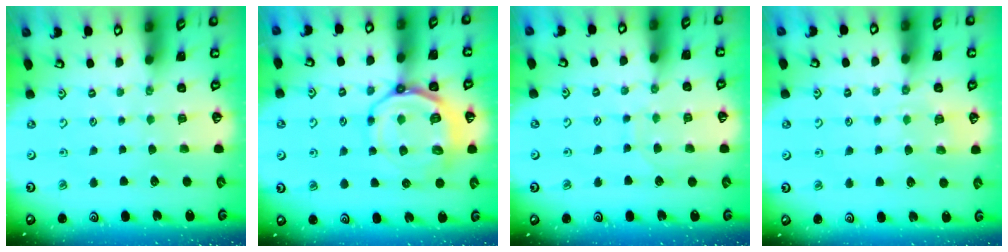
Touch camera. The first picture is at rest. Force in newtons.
{"total": 13.3, "press": 13.0, "slide": 2.9}
{"total": 6.9, "press": 6.9, "slide": 0.5}
{"total": 5.1, "press": 5.1, "slide": 0.8}